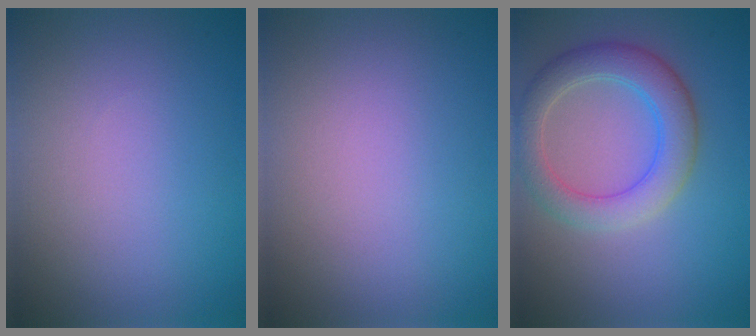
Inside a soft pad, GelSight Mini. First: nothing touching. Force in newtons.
{"total": 0.0}
{"total": 4.8, "press": 4.8, "slide": 0.6}